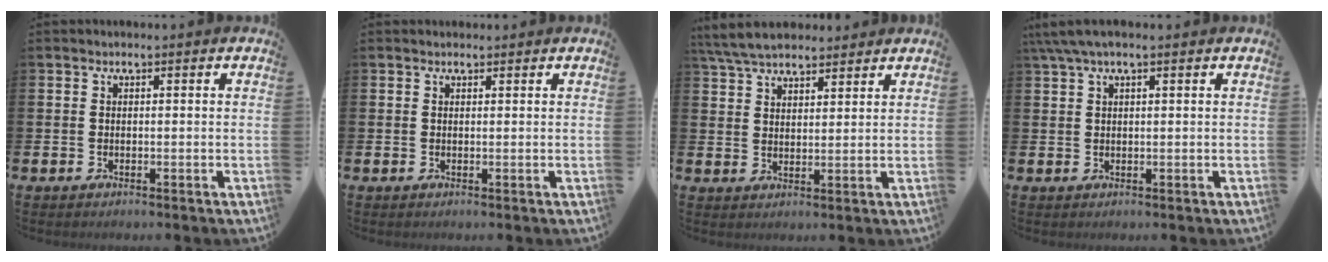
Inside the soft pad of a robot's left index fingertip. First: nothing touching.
{"total": 0.6, "force": [0.6, 0.3, 0.0], "torque": [0.010, -0.001, 0.008]}
{"total": 5.7, "force": [5.4, 1.4, 1.5], "torque": [-0.047, -0.015, 0.100]}
{"total": 3.0, "force": [1.9, 0.5, 2.3], "torque": [-0.049, 0.002, 0.035]}